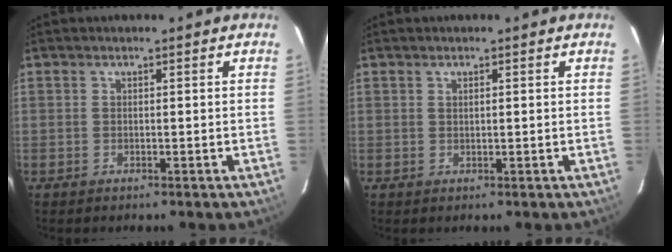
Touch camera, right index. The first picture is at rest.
{"total": 0.8, "force": [0.4, 0.3, 0.6], "torque": [-0.011, 0.003, 0.007]}